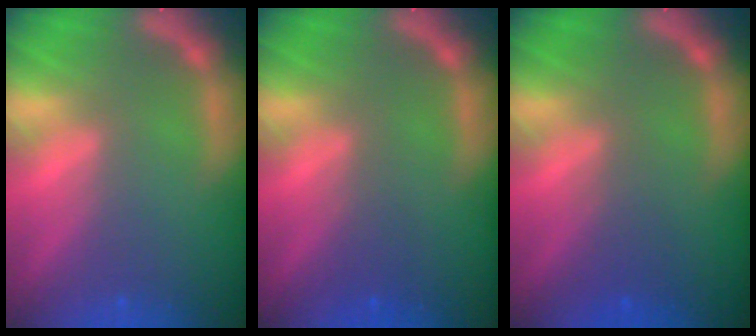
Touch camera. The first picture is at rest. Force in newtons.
{"total": 1.4}
{"total": 2.0}